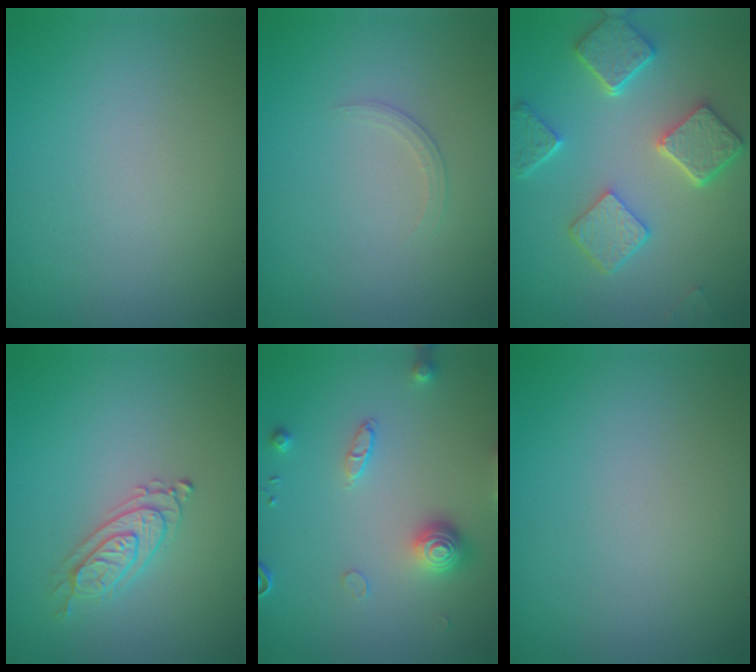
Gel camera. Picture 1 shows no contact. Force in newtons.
{"total": 1.0, "press": 1.0, "slide": 0.0}
{"total": 5.7, "press": 4.6, "slide": 3.5}
{"total": 2.2, "press": 2.0, "slide": 0.8}
{"total": 3.0, "press": 2.8, "slide": 1.1}
{"total": 0.0}